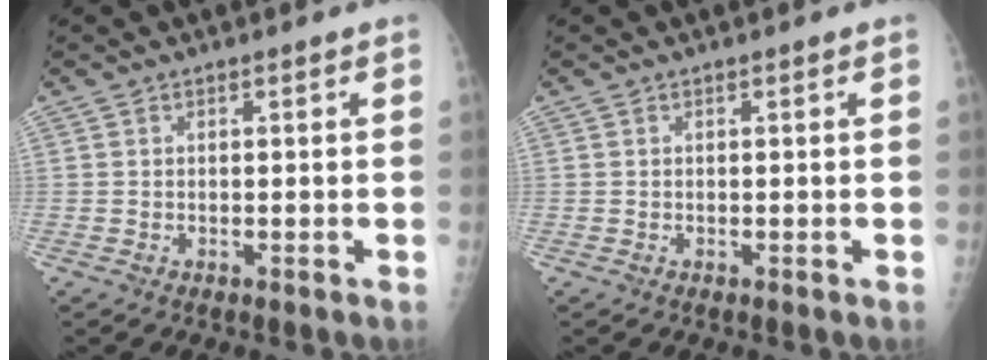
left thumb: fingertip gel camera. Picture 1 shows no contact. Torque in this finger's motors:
{"motor_torque": [-0.10, 0.14, -0.05, -0.03, 0.00]}